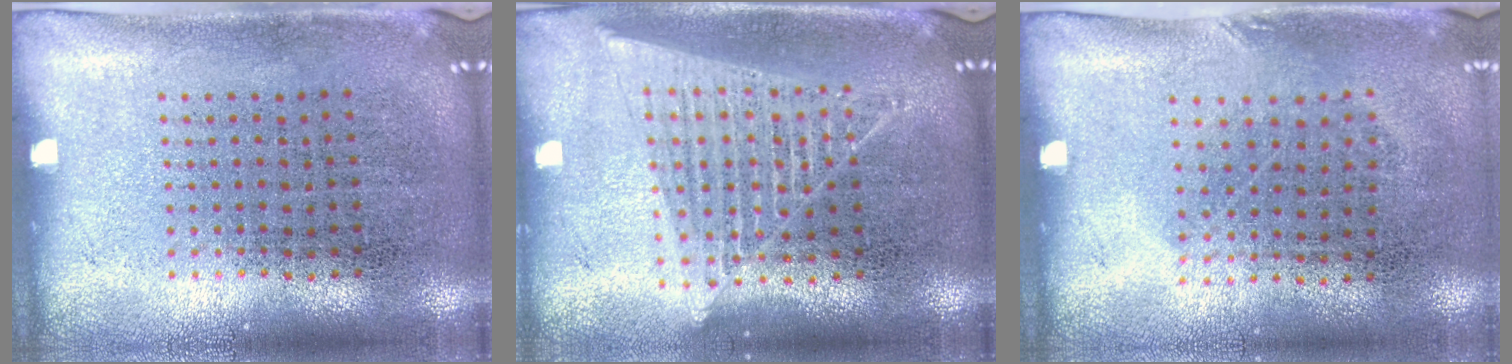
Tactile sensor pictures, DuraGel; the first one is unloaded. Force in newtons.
{"total": 1.7, "press": 1.6, "slide": 0.7}
{"total": 0.8, "press": 0.6, "slide": 0.5}